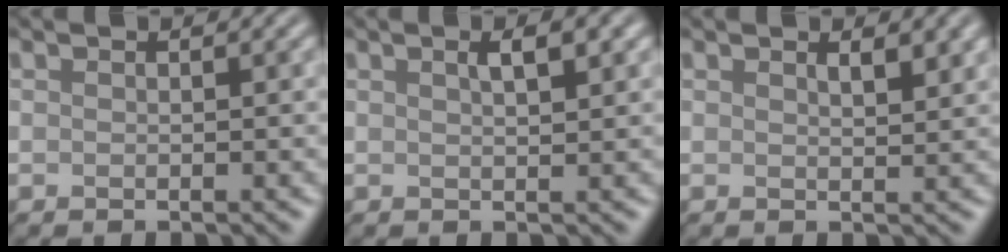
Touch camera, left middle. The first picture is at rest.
{"total": 2.0, "force": [1.0, 0.6, 1.6], "torque": [-0.018, 0.006, 0.014]}
{"total": 1.6, "force": [1.1, 0.5, 1.1], "torque": [-0.014, -0.001, 0.019]}